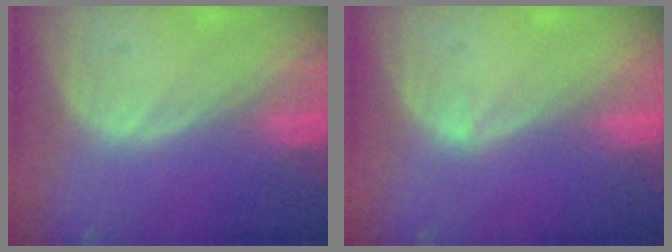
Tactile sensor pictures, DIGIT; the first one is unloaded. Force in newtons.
{"total": 0.6, "press": 0.4, "slide": 0.5}